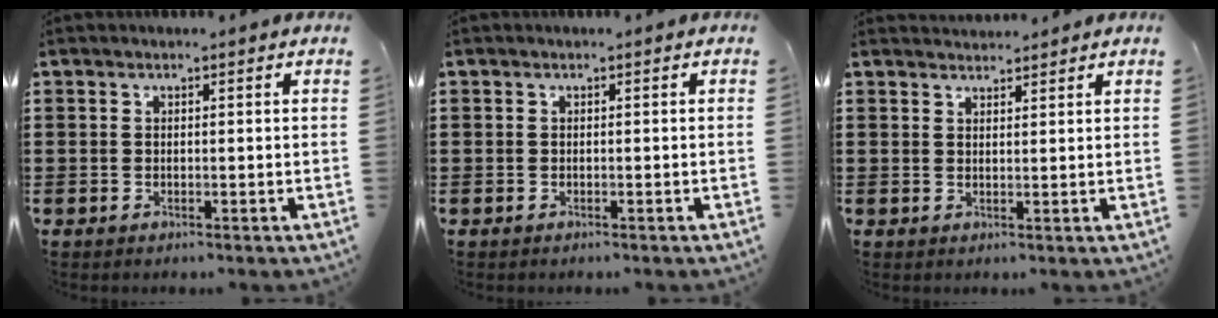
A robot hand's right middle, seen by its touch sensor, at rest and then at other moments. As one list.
[{"total": 0.0}, {"total": 1.7, "force": [1.7, 0.1, -0.2], "torque": [-0.002, 0.002, 0.034]}]